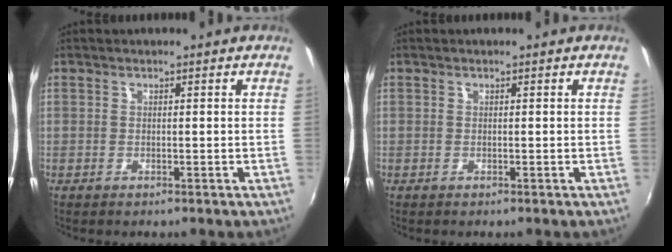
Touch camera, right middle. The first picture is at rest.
{"total": 0.0}